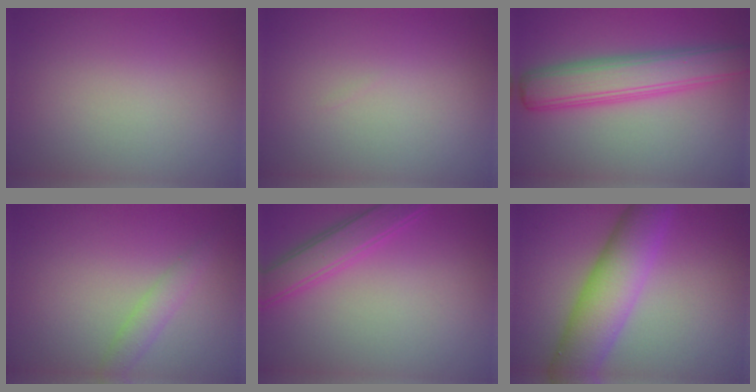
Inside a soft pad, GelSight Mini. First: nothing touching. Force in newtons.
{"total": 0.0}
{"total": 6.1, "press": 6.1, "slide": 0.2}
{"total": 1.9, "press": 1.9, "slide": 0.1}
{"total": 3.3, "press": 3.3, "slide": 0.1}
{"total": 7.5, "press": 7.5, "slide": 0.4}